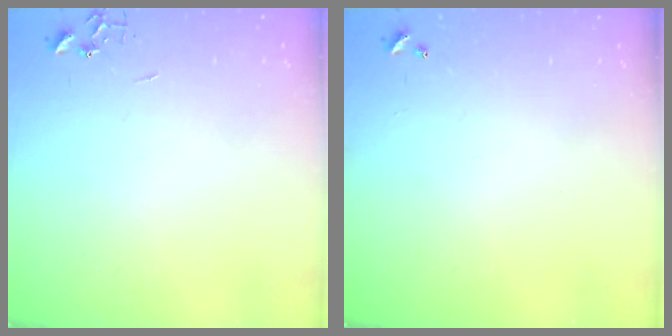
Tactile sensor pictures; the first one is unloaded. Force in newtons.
{"total": 0.0}